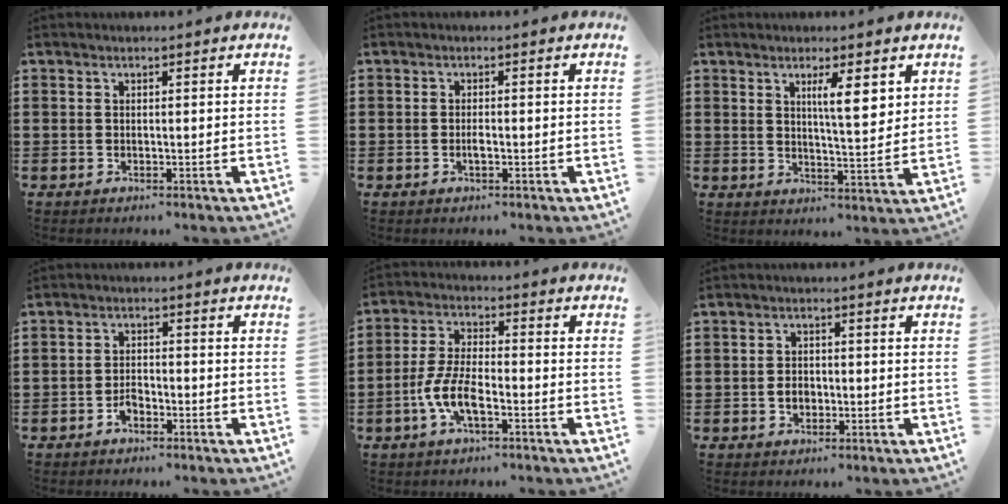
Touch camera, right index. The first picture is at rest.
{"total": 1.2, "force": [-0.4, 0.4, 1.1], "torque": [-0.023, -0.001, -0.006]}
{"total": 5.8, "force": [2.7, 1.1, 5.0], "torque": [-0.088, -0.008, 0.040]}
{"total": 2.2, "force": [-1.6, 1.2, 1.1], "torque": [-0.024, 0.006, -0.032]}
{"total": 7.1, "force": [-3.0, 2.4, 6.0], "torque": [-0.149, -0.012, -0.063]}
{"total": 2.4, "force": [-0.6, 1.6, 1.6], "torque": [-0.033, 0.002, -0.012]}